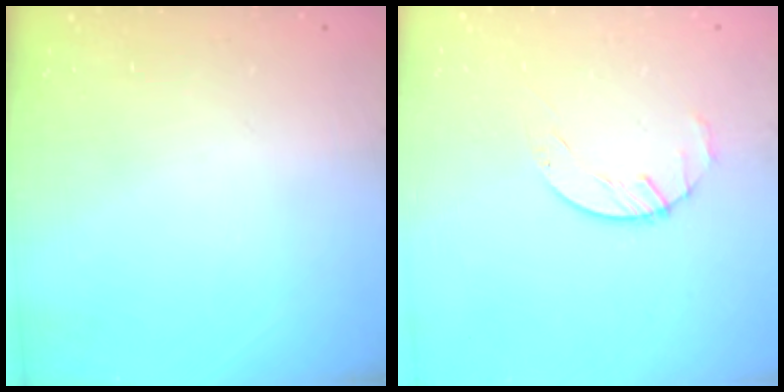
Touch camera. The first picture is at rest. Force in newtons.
{"total": 1.8, "press": 1.7, "slide": 0.3}